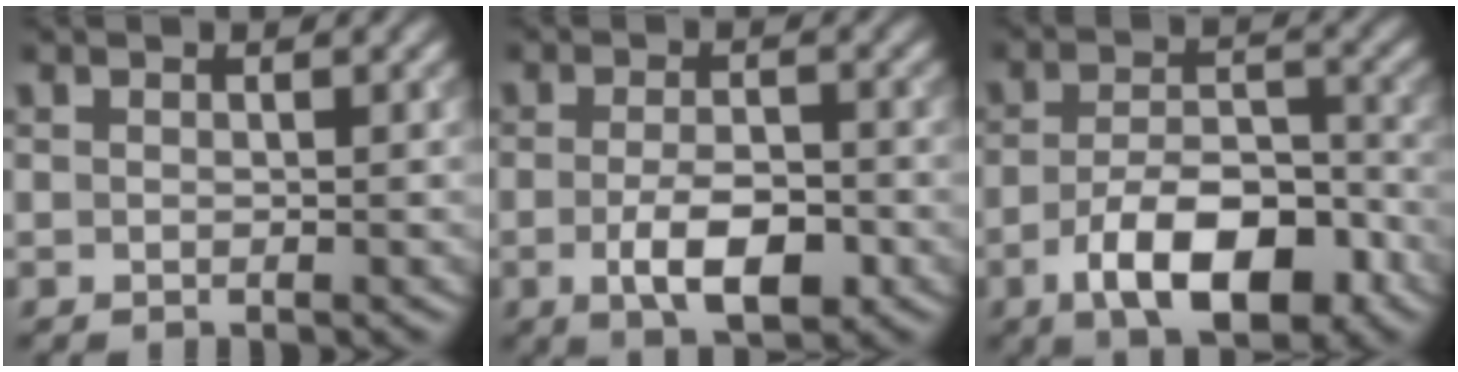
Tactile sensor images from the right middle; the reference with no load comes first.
{"total": 4.8, "force": [-1.7, 1.9, 4.1], "torque": [-0.076, -0.006, -0.028]}
{"total": 8.8, "force": [-4.3, 3.9, 6.6], "torque": [-0.111, 0.001, -0.070]}